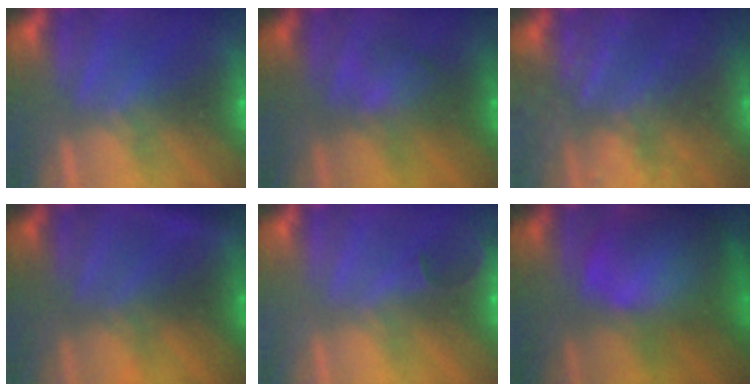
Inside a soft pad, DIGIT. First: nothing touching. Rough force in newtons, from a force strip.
{"total": 2.0}
{"total": 9.1}
{"total": 6.8}
{"total": 3.0}
{"total": 10.8}